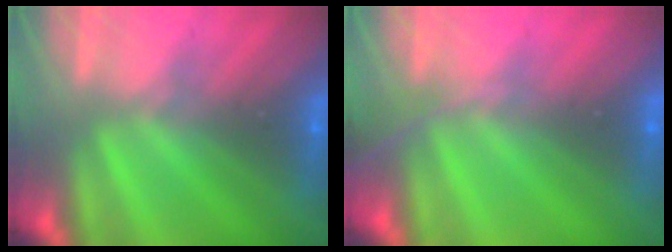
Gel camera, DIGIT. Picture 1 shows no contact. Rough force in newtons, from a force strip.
{"total": 1.9}